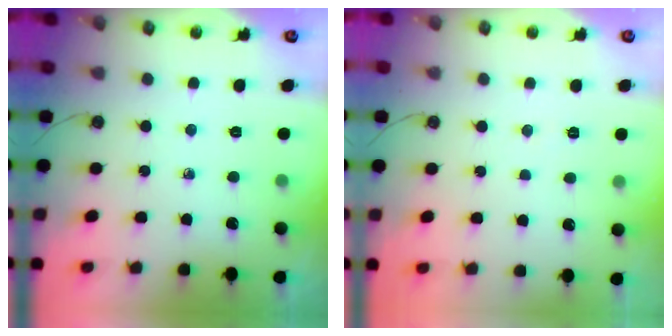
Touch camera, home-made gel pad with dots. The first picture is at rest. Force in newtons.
{"total": 17.6, "press": 5.1, "slide": 16.9}